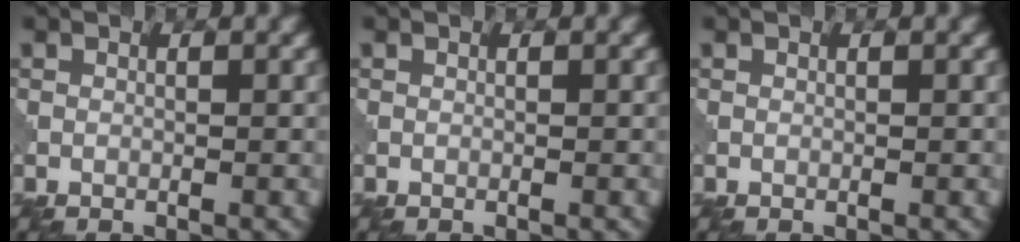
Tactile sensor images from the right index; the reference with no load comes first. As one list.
[{"total": 0.0}, {"total": 0.0}]